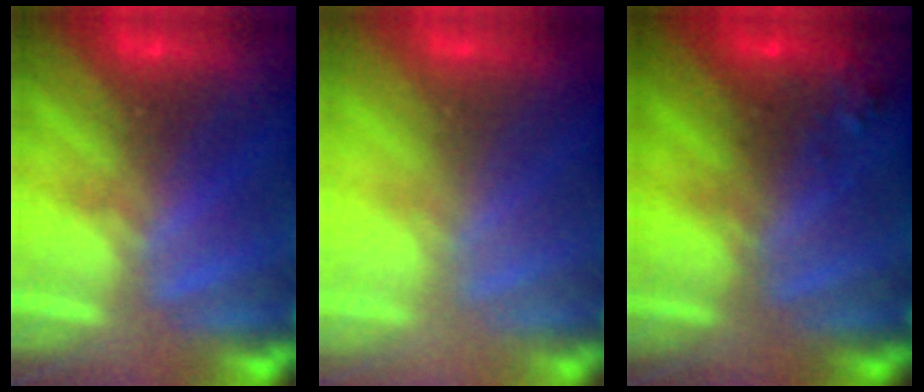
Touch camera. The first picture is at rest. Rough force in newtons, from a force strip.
{"total": 2.8}
{"total": 7.1}